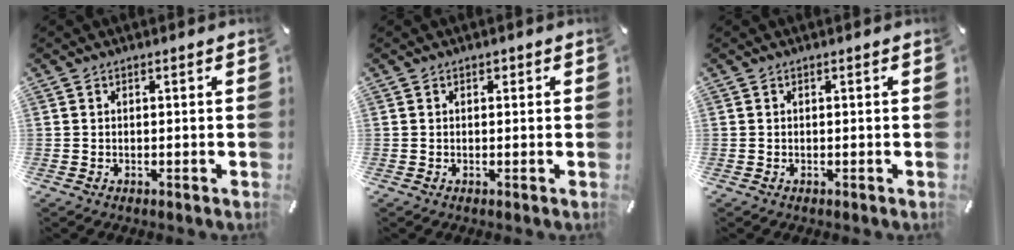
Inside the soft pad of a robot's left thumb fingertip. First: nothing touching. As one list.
[{"total": 0.7, "force": [0.1, 0.6, 0.3], "torque": [-0.005, 0.004, 0.002]}, {"total": 0.0}]